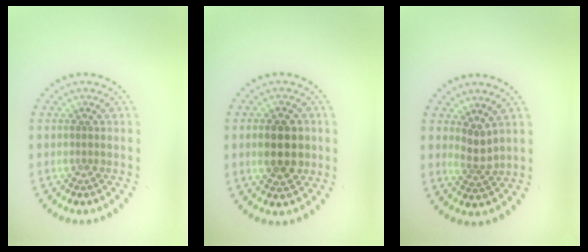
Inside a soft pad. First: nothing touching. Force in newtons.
{"total": 4.0, "press": 4.0, "slide": 0.2}
{"total": 1.9, "press": 1.3, "slide": 1.3}